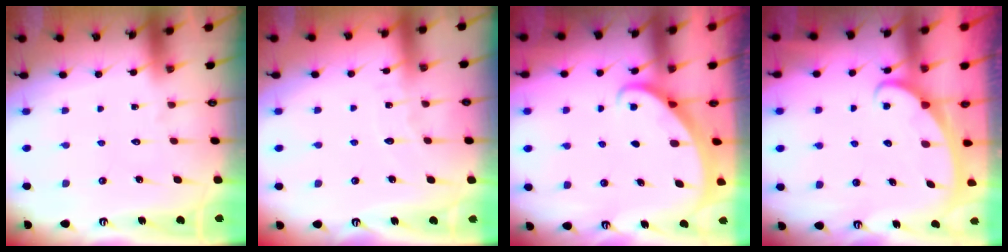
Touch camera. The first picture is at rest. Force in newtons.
{"total": 3.7, "press": 3.7, "slide": 0.3}
{"total": 1.7, "press": 1.6, "slide": 0.0}
{"total": 2.3, "press": 2.3, "slide": 0.4}